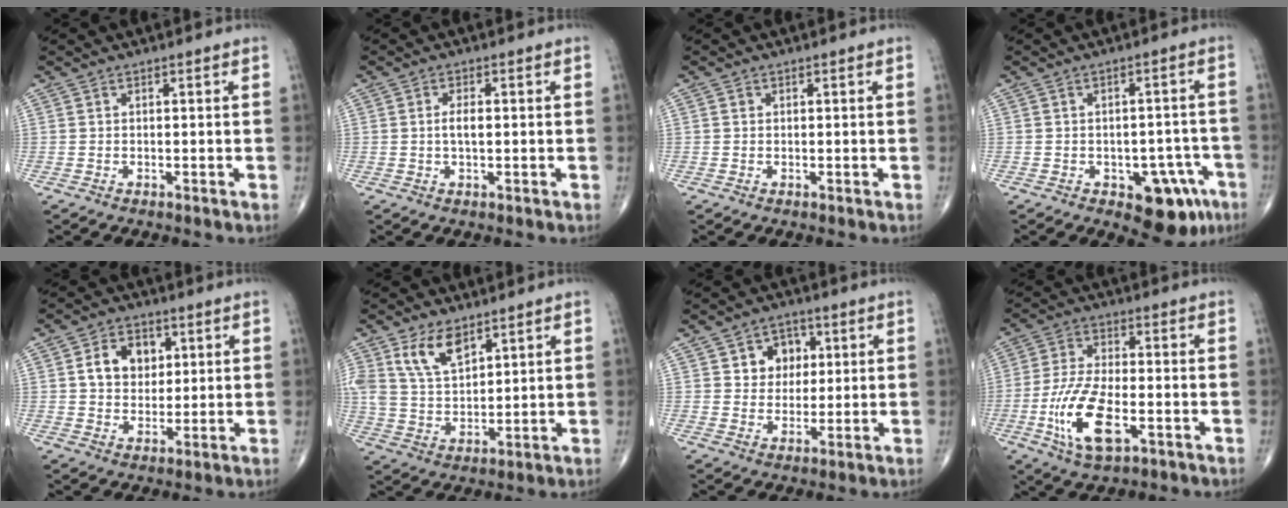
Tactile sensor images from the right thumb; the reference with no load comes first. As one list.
[{"total": 2.6, "force": [0.0, 1.1, 2.4], "torque": [-0.046, 0.001, -0.001]}, {"total": 0.5, "force": [0.1, 0.5, 0.1], "torque": [-0.001, 0.001, 0.002]}, {"total": 9.7, "force": [-4.7, 5.4, 6.6], "torque": [-0.042, 0.027, -0.052]}, {"total": 8.4, "force": [2.3, 6.4, 4.9], "torque": [-0.048, -0.005, 0.038]}, {"total": 9.3, "force": [5.3, 5.0, 5.8], "torque": [-0.099, -0.025, 0.109]}, {"total": 7.2, "force": [2.2, 6.0, 3.4], "torque": [-0.011, -0.004, 0.033]}, {"total": 12.9, "force": [-4.2, 5.6, 10.8], "torque": [-0.222, 0.009, -0.076]}]